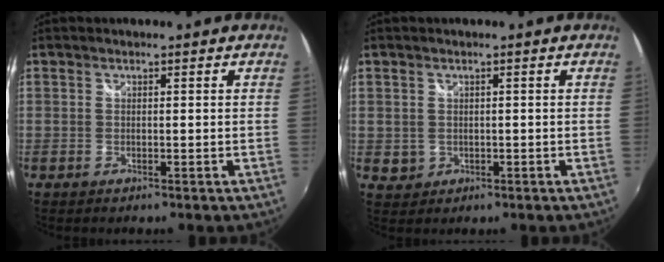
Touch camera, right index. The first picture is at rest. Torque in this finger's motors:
{"motor_torque": [-0.26, 0.21, -0.54, -0.14]}